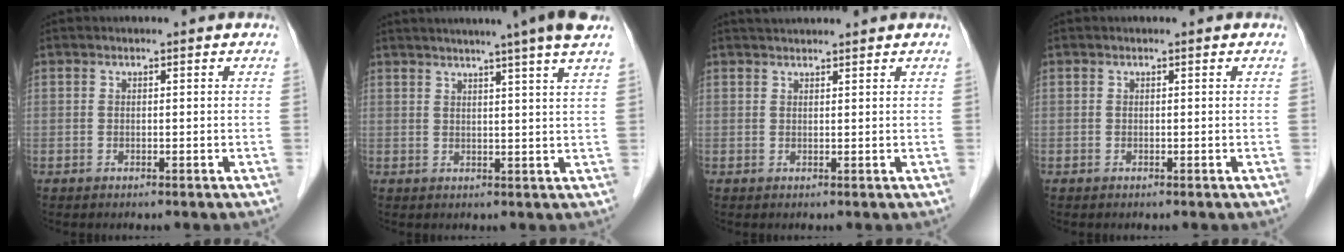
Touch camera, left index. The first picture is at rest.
{"total": 10.5, "force": [8.2, -1.7, 6.3], "torque": [-0.088, 0.009, 0.085]}
{"total": 3.0, "force": [2.9, -0.1, 0.7], "torque": [-0.009, 0.030, 0.050]}
{"total": 0.0}